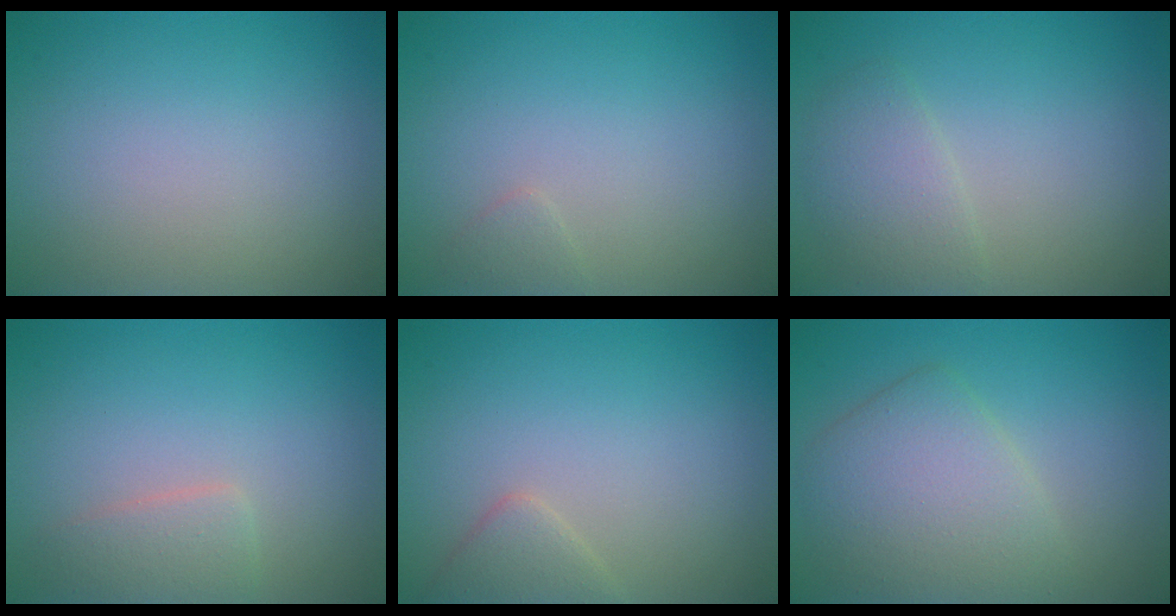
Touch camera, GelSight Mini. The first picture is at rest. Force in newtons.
{"total": 0.8, "press": 0.7, "slide": 0.1}
{"total": 2.4, "press": 2.4, "slide": 0.1}
{"total": 2.0, "press": 2.0, "slide": 0.1}
{"total": 1.9, "press": 1.9, "slide": 0.1}
{"total": 5.4, "press": 5.4, "slide": 0.2}